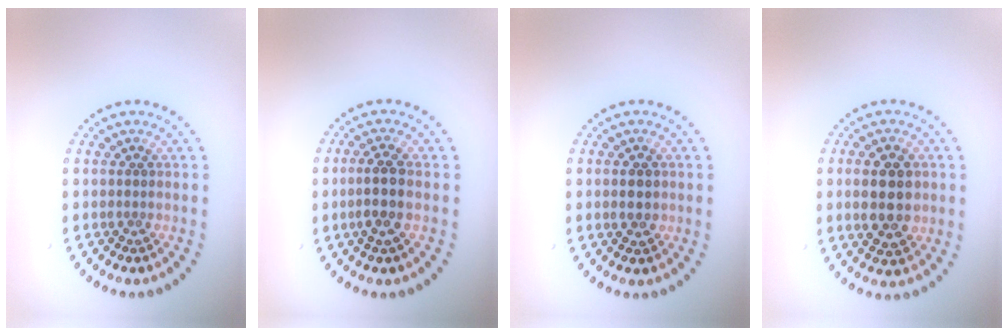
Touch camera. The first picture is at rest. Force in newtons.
{"total": 2.4, "press": 2.2, "slide": 1.0}
{"total": 2.3, "press": 2.2, "slide": 0.1}
{"total": 5.5, "press": 5.5, "slide": 0.3}